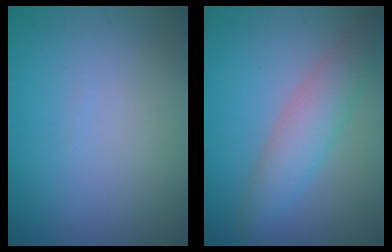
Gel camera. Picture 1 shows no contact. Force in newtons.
{"total": 4.1, "press": 4.1, "slide": 0.1}